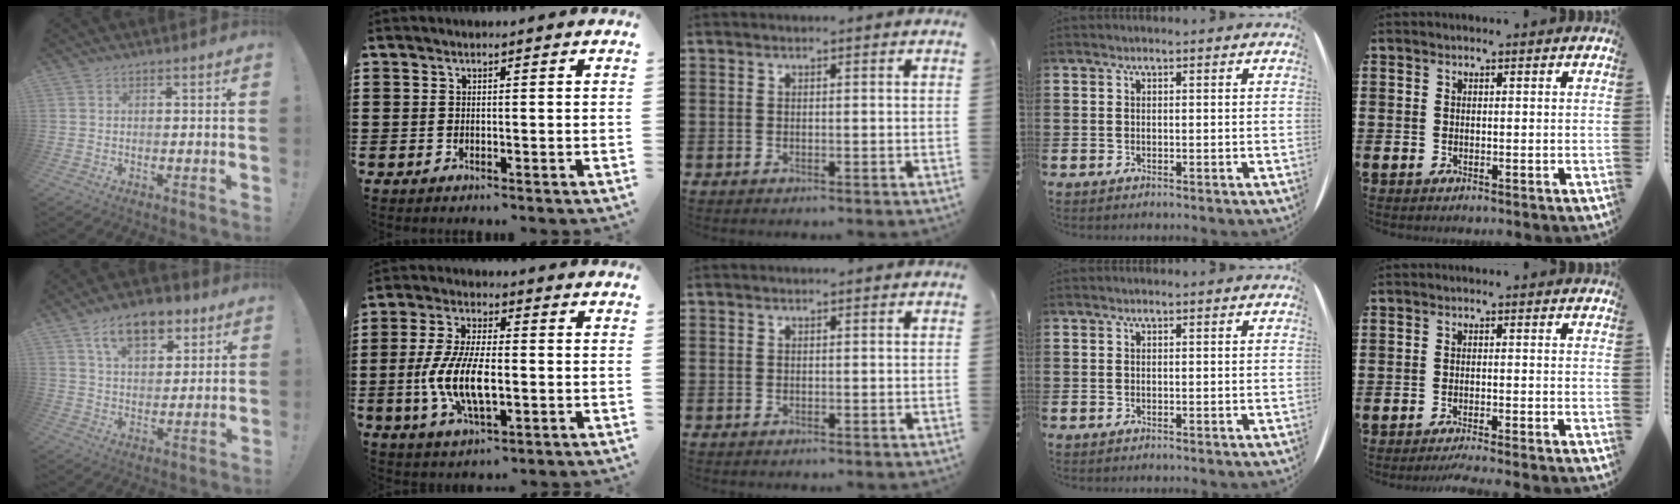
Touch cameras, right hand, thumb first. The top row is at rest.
{"thumb": {"total": 13.8, "force": [7.8, 7.9, 8.2], "torque": [-0.126, -0.025, 0.141]}, "index": {"total": 10.4, "force": [-1.9, 4.3, 9.3], "torque": [-0.204, -0.011, -0.038]}, "little": {"total": 1.7, "force": [-1.5, -0.3, 0.5], "torque": [-0.006, 0.001, -0.030]}}